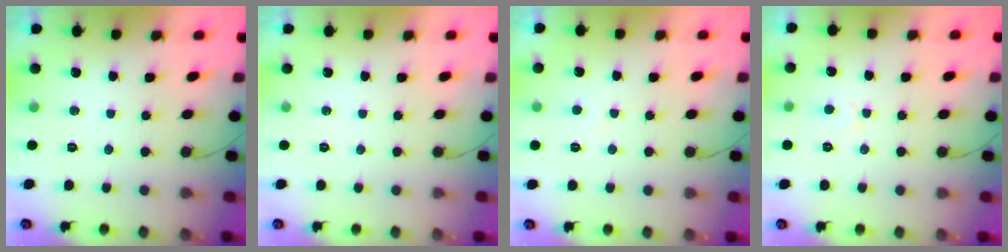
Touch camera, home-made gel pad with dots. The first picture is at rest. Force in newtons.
{"total": 0.0}
{"total": 2.3, "press": 2.3, "slide": 0.2}
{"total": 4.4, "press": 4.3, "slide": 0.5}